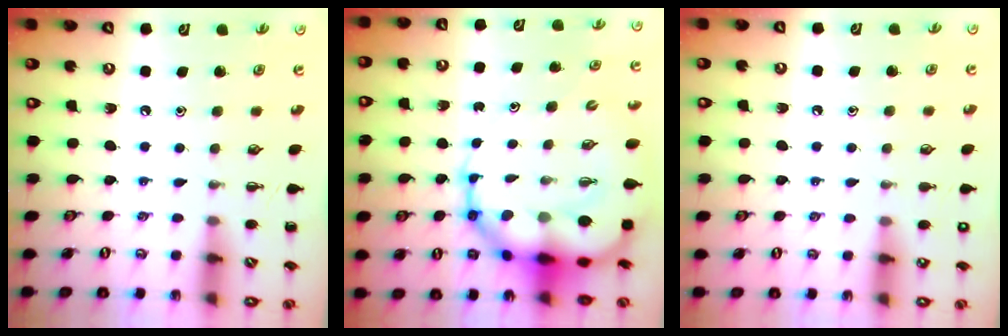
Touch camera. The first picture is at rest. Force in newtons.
{"total": 16.7, "press": 16.0, "slide": 4.7}
{"total": 1.1, "press": 1.1, "slide": 0.2}